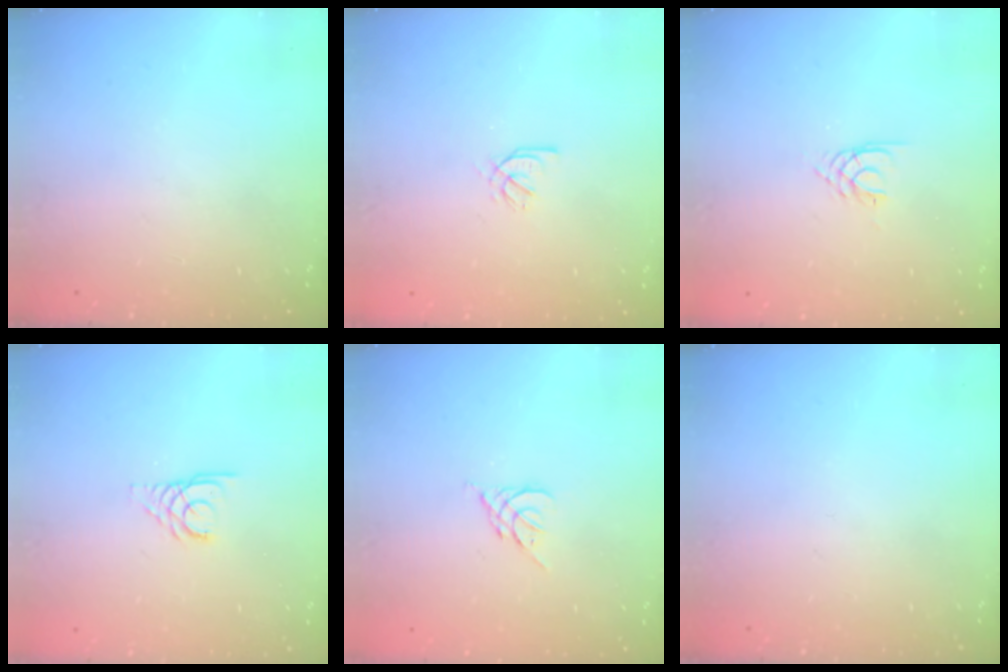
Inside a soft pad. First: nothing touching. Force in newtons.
{"total": 1.5, "press": 1.4, "slide": 0.2}
{"total": 1.6, "press": 1.6, "slide": 0.2}
{"total": 2.7, "press": 2.7, "slide": 0.3}
{"total": 2.6, "press": 2.5, "slide": 0.7}
{"total": 0.0}